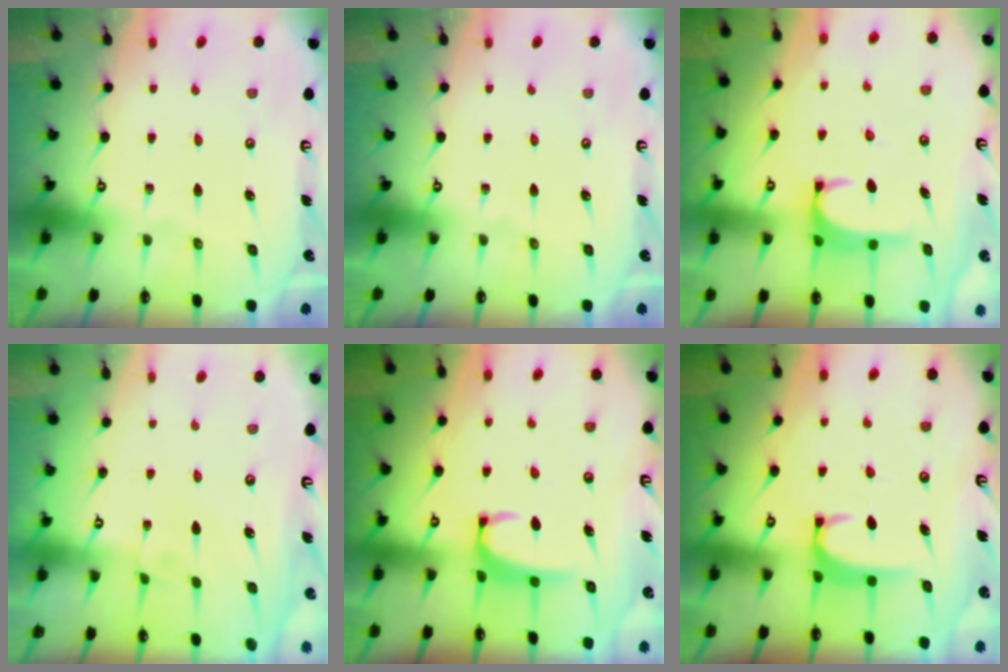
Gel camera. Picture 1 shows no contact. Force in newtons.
{"total": 0.0}
{"total": 1.7, "press": 1.5, "slide": 0.8}
{"total": 3.2, "press": 3.2, "slide": 0.2}
{"total": 2.2, "press": 2.1, "slide": 0.6}
{"total": 1.7, "press": 1.7, "slide": 0.5}